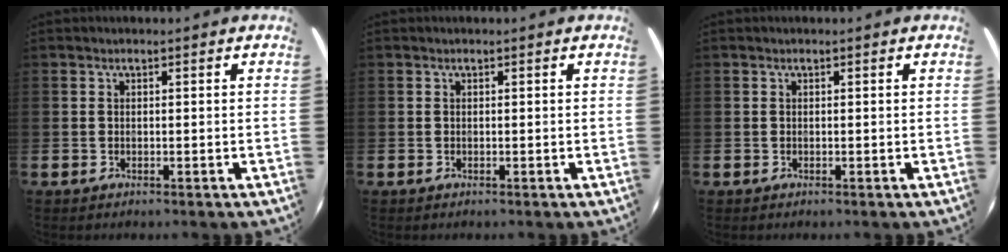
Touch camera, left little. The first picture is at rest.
{"total": 0.0}
{"total": 0.0}